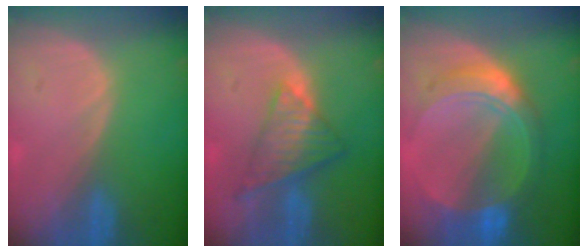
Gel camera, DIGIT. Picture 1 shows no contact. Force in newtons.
{"total": 7.7, "press": 6.4, "slide": 4.3}
{"total": 8.7, "press": 8.7, "slide": 0.6}